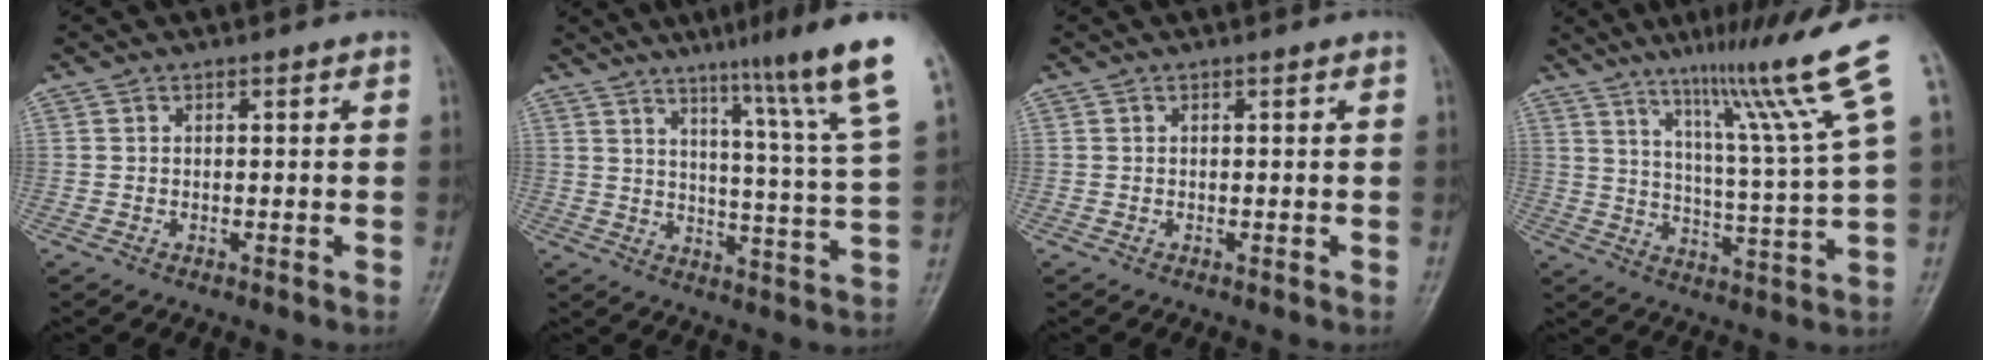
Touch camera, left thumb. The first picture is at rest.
{"total": 15.4, "force": [10.5, -1.0, 11.3], "torque": [-0.150, -0.067, 0.139]}
{"total": 0.0}
{"total": 14.1, "force": [9.2, -2.3, 10.5], "torque": [-0.160, -0.068, 0.149]}